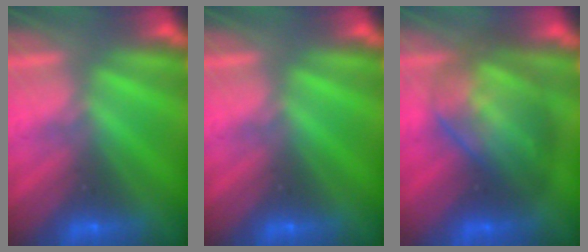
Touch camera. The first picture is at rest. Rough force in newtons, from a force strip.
{"total": 0.0}
{"total": 7.0}